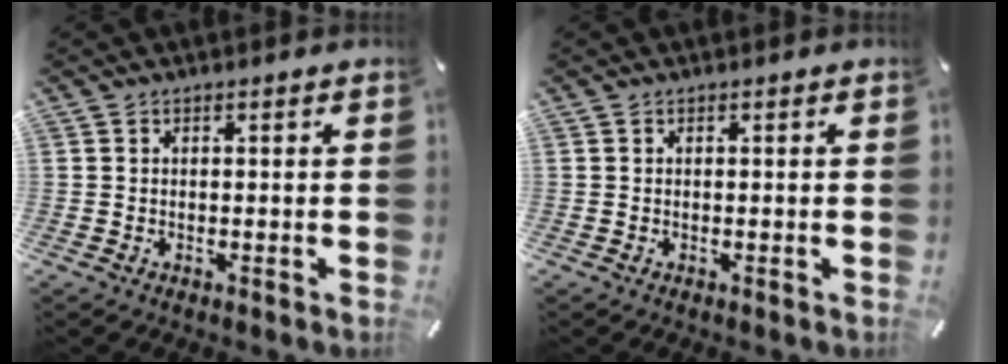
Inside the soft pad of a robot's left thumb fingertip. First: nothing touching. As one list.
[{"total": 0.0}]